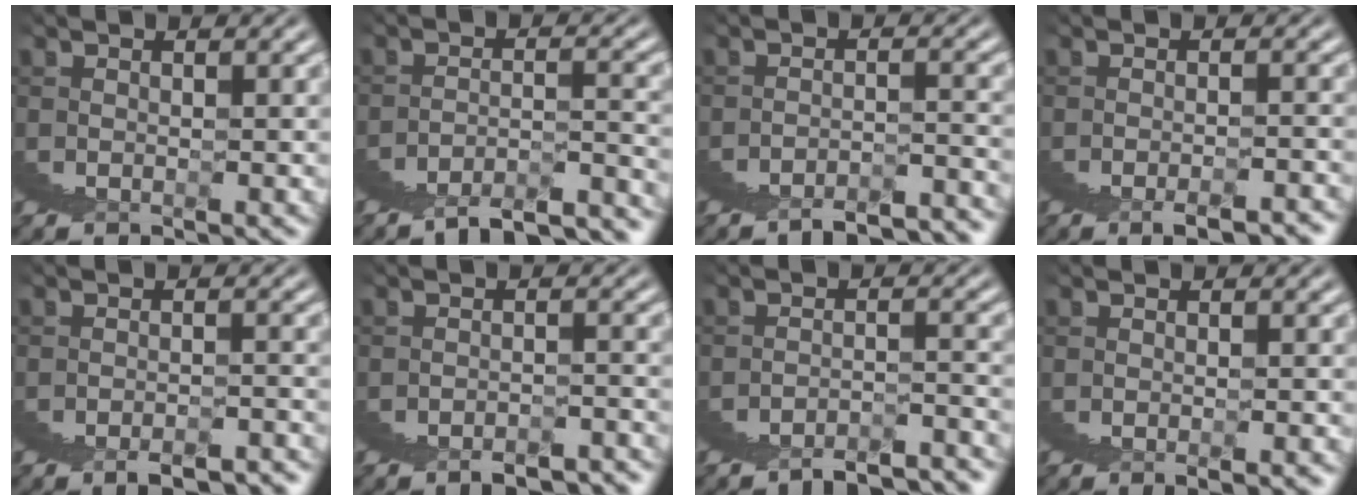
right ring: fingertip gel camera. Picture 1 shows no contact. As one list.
[{"total": 3.5, "force": [-2.9, 0.7, 1.9], "torque": [-0.014, 0.004, -0.054]}, {"total": 2.5, "force": [-2.4, -0.4, 0.3], "torque": [0.021, 0.008, -0.049]}, {"total": 1.6, "force": [-0.5, -1.5, -0.5], "torque": [0.026, 0.012, -0.014]}, {"total": 1.8, "force": [-1.6, -0.8, -0.2], "torque": [0.025, 0.006, -0.030]}, {"total": 2.1, "force": [-2.1, -0.2, -0.4], "torque": [0.032, 0.006, -0.040]}, {"total": 2.5, "force": [-2.4, -0.2, 0.5], "torque": [0.018, 0.008, -0.050]}, {"total": 1.7, "force": [0.4, -1.5, -0.8], "torque": [0.024, 0.013, 0.002]}]